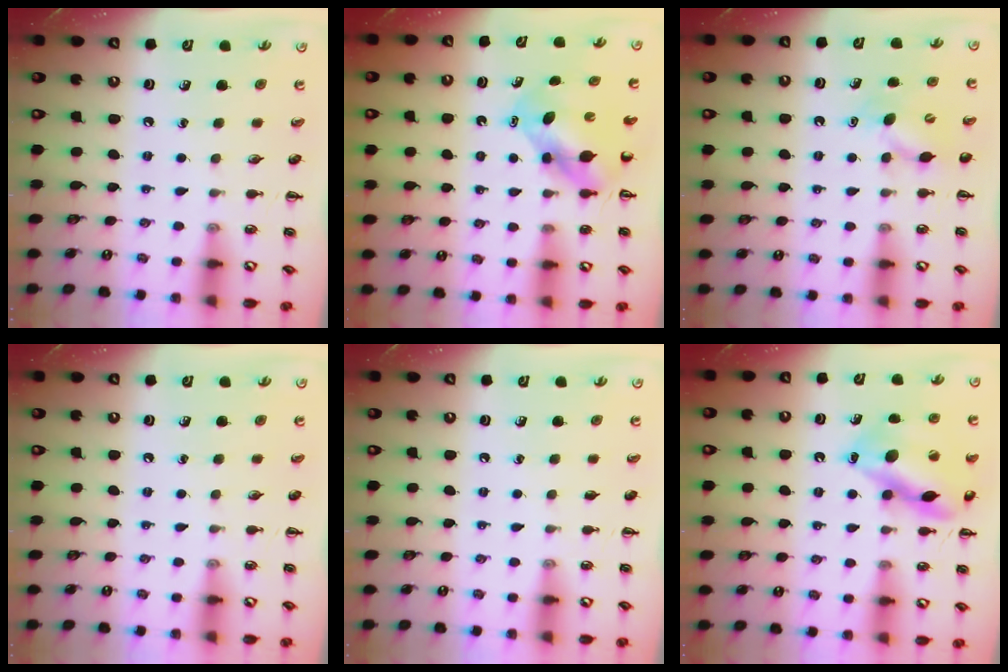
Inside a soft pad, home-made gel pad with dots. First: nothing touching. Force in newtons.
{"total": 5.5, "press": 5.4, "slide": 0.7}
{"total": 7.4, "press": 7.2, "slide": 1.5}
{"total": 0.0}
{"total": 0.0}
{"total": 14.8, "press": 14.8, "slide": 1.0}